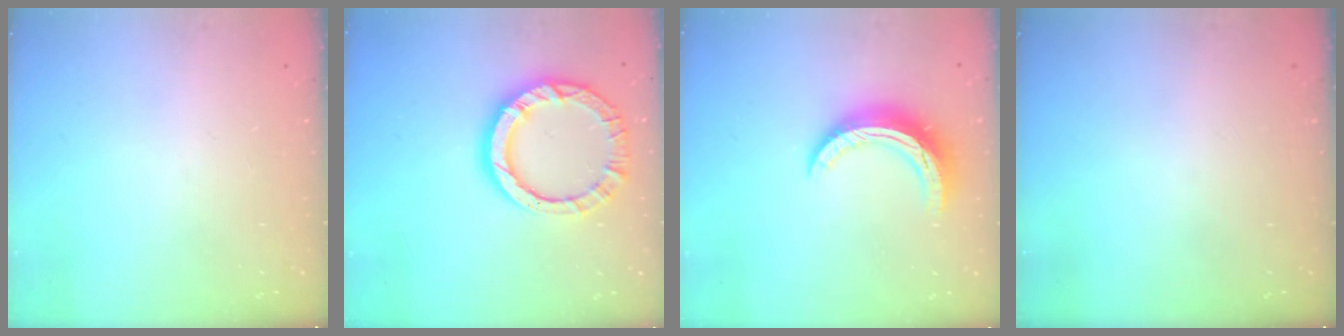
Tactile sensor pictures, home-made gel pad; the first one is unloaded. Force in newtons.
{"total": 11.5, "press": 11.5, "slide": 0.9}
{"total": 11.2, "press": 11.2, "slide": 0.7}
{"total": 0.0}